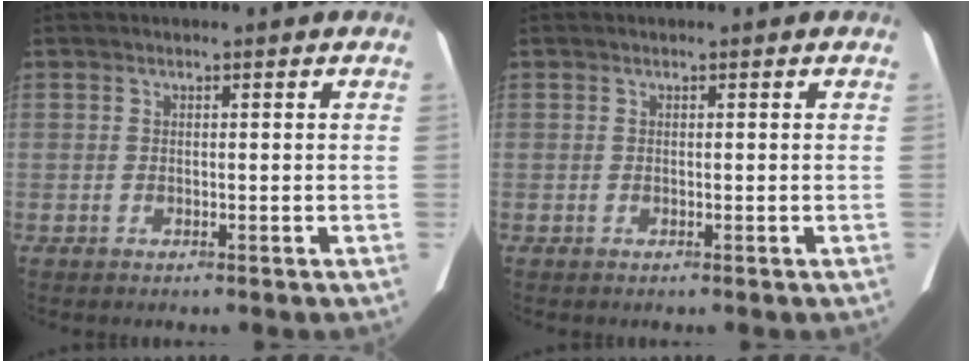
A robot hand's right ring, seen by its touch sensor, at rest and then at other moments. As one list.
[{"total": 0.0}]